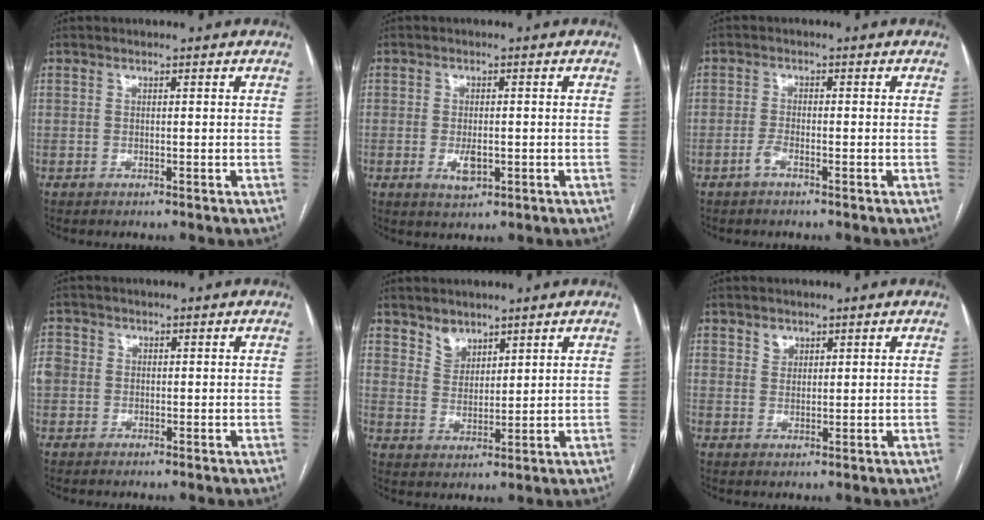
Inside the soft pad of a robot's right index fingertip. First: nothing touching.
{"total": 3.1, "force": [-0.9, 1.3, 2.7], "torque": [-0.051, -0.003, -0.009]}
{"total": 1.7, "force": [-1.2, 0.2, 1.2], "torque": [-0.028, 0.000, -0.025]}
{"total": 5.0, "force": [0.0, 4.6, 1.9], "torque": [-0.064, 0.022, 0.005]}
{"total": 3.9, "force": [3.1, 2.2, 0.8], "torque": [-0.014, -0.002, 0.063]}
{"total": 1.5, "force": [1.0, 1.0, 0.3], "torque": [-0.001, -0.002, 0.017]}